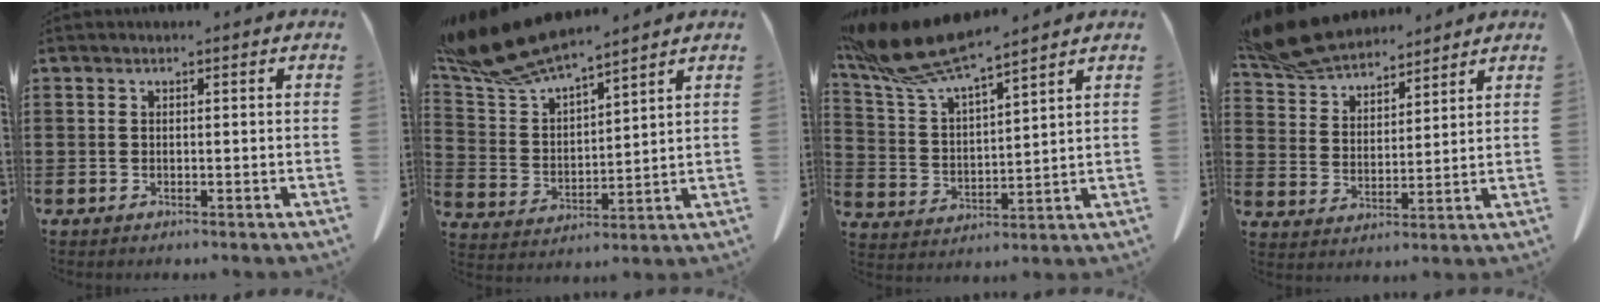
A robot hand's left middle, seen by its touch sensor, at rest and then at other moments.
{"total": 10.9, "force": [9.9, 1.8, 4.2], "torque": [-0.122, -0.051, 0.180]}
{"total": 10.5, "force": [9.1, 1.2, 5.1], "torque": [-0.140, -0.049, 0.161]}
{"total": 9.3, "force": [8.5, 2.4, 2.7], "torque": [-0.090, -0.030, 0.162]}